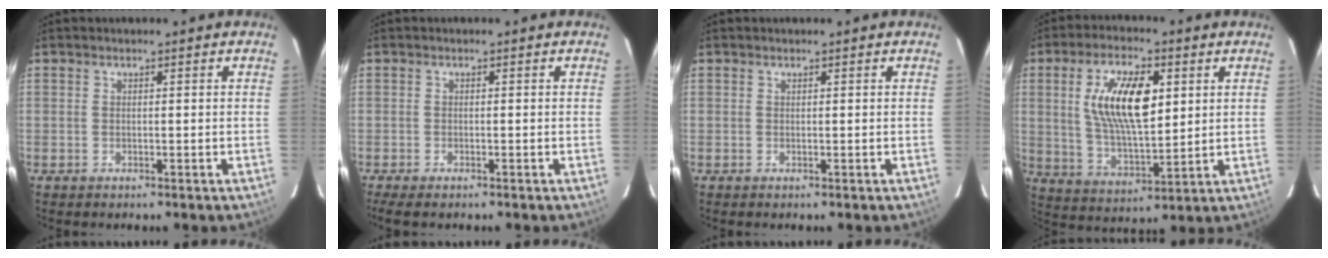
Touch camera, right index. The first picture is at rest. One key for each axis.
{"total": 3.0, "fx": -2.4, "fy": 0.5, "fz": 1.8, "tx": -0.043, "ty": -0.014, "tz": -0.041}
{"total": 0.0}
{"total": 14.3, "fx": 3.8, "fy": 5.9, "fz": 12.5, "tx": -0.232, "ty": 0.006, "tz": 0.076}